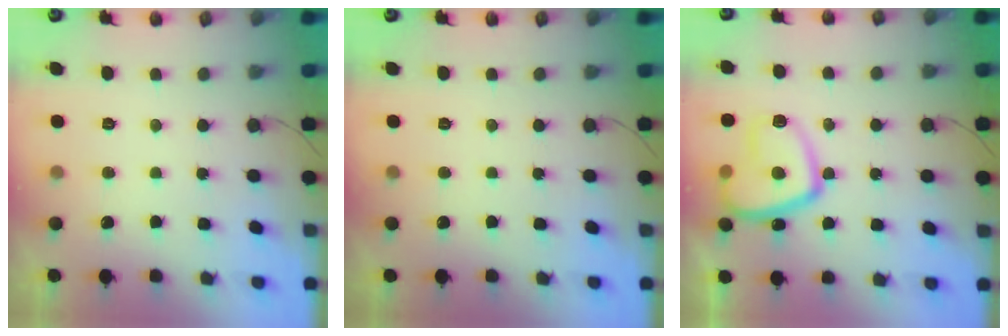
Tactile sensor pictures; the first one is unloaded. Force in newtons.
{"total": 0.0}
{"total": 15.1, "press": 15.0, "slide": 1.8}